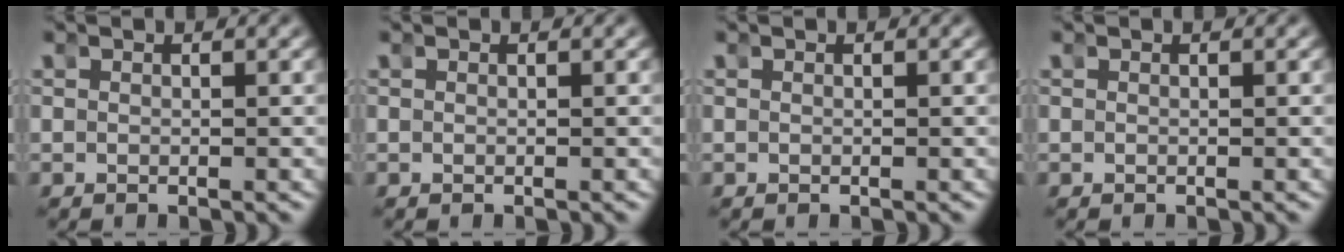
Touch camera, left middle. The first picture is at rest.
{"total": 0.0}
{"total": 0.0}
{"total": 0.0}